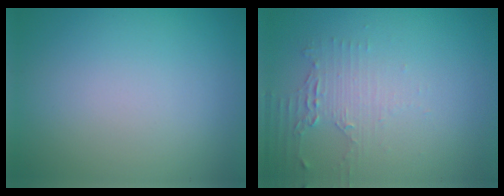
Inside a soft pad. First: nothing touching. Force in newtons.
{"total": 2.1, "press": 1.6, "slide": 1.4}